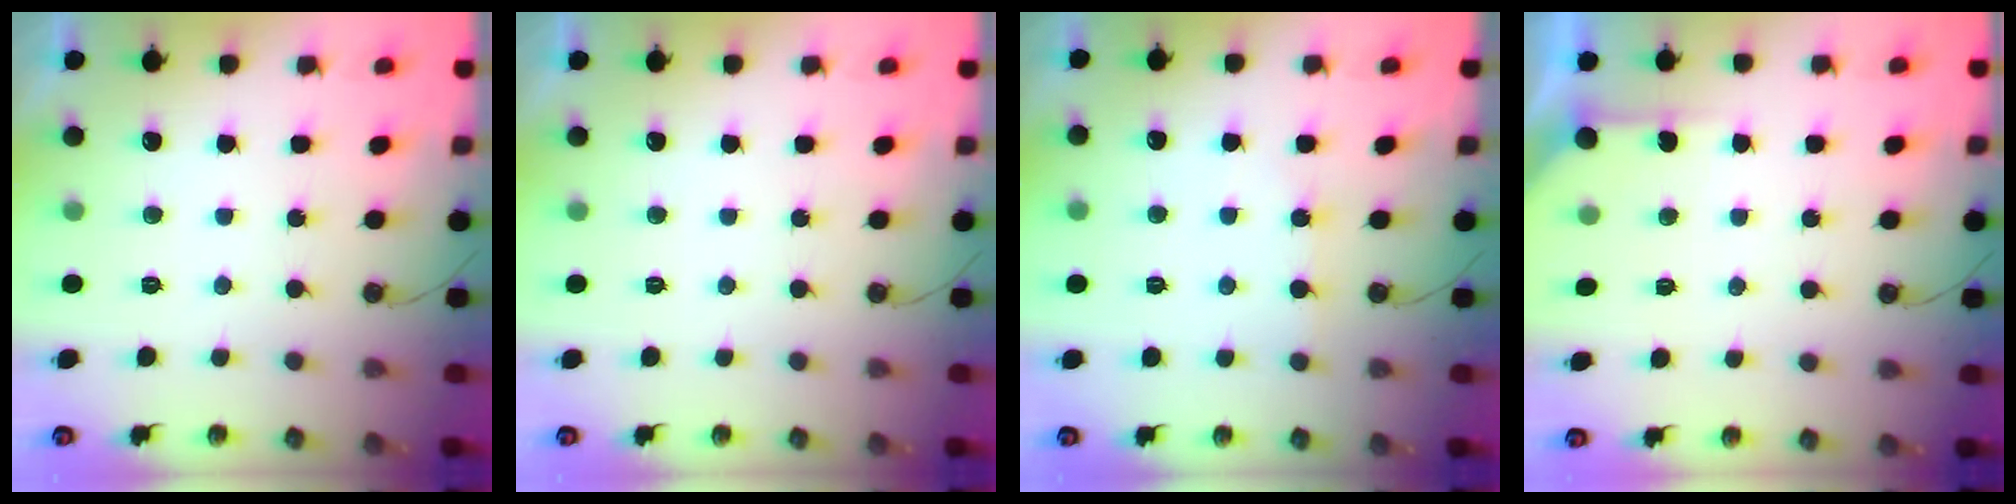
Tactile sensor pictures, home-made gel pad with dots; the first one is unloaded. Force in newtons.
{"total": 0.0}
{"total": 2.9, "press": 2.9, "slide": 0.5}
{"total": 3.5, "press": 3.5, "slide": 0.4}